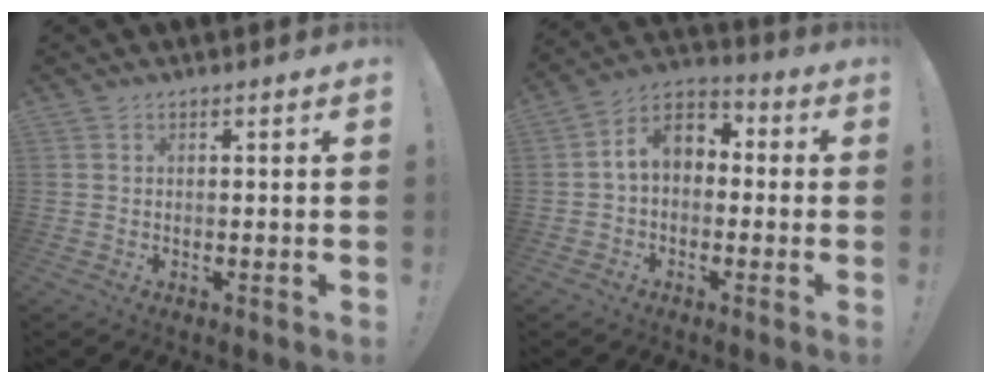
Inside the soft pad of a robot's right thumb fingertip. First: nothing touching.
{"total": 8.5, "force": [0.4, 5.9, 6.1], "torque": [-0.113, 0.020, 0.013]}